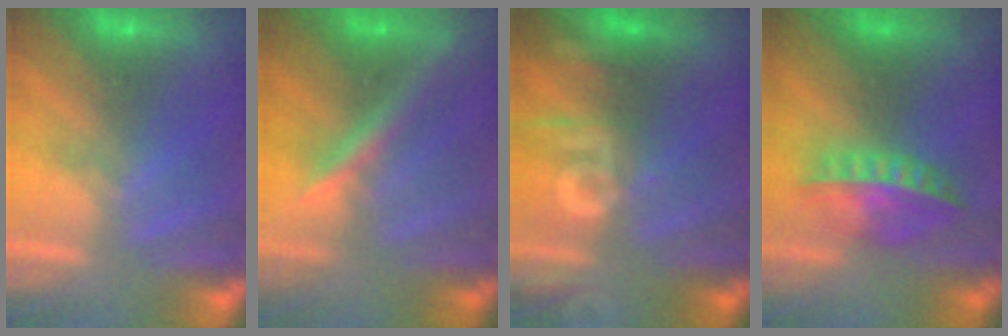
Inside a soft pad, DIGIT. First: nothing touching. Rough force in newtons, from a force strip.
{"total": 2.4}
{"total": 2.6}
{"total": 5.8}